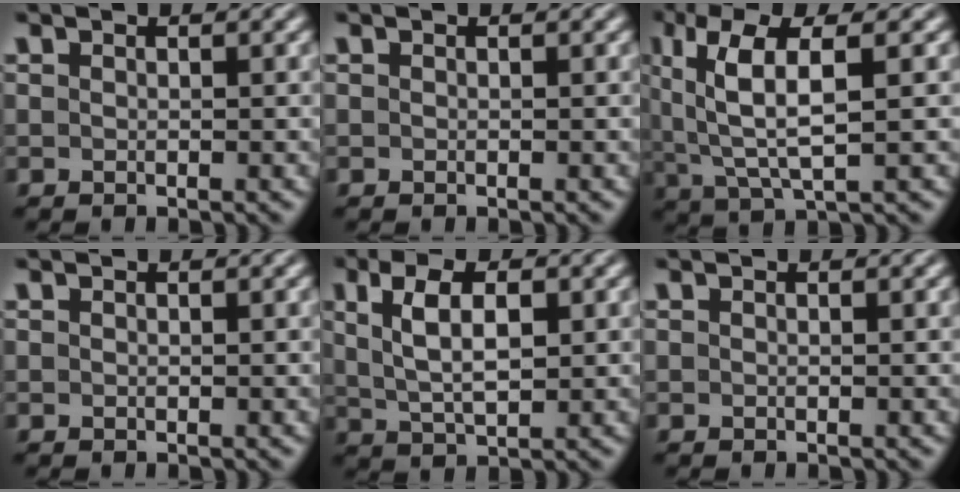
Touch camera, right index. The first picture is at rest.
{"total": 0.0}
{"total": 5.9, "force": [1.0, 2.3, 5.4], "torque": [-0.105, -0.002, 0.027]}
{"total": 0.0}
{"total": 4.7, "force": [0.9, 2.2, 4.0], "torque": [-0.064, -0.001, 0.022]}
{"total": 0.0}